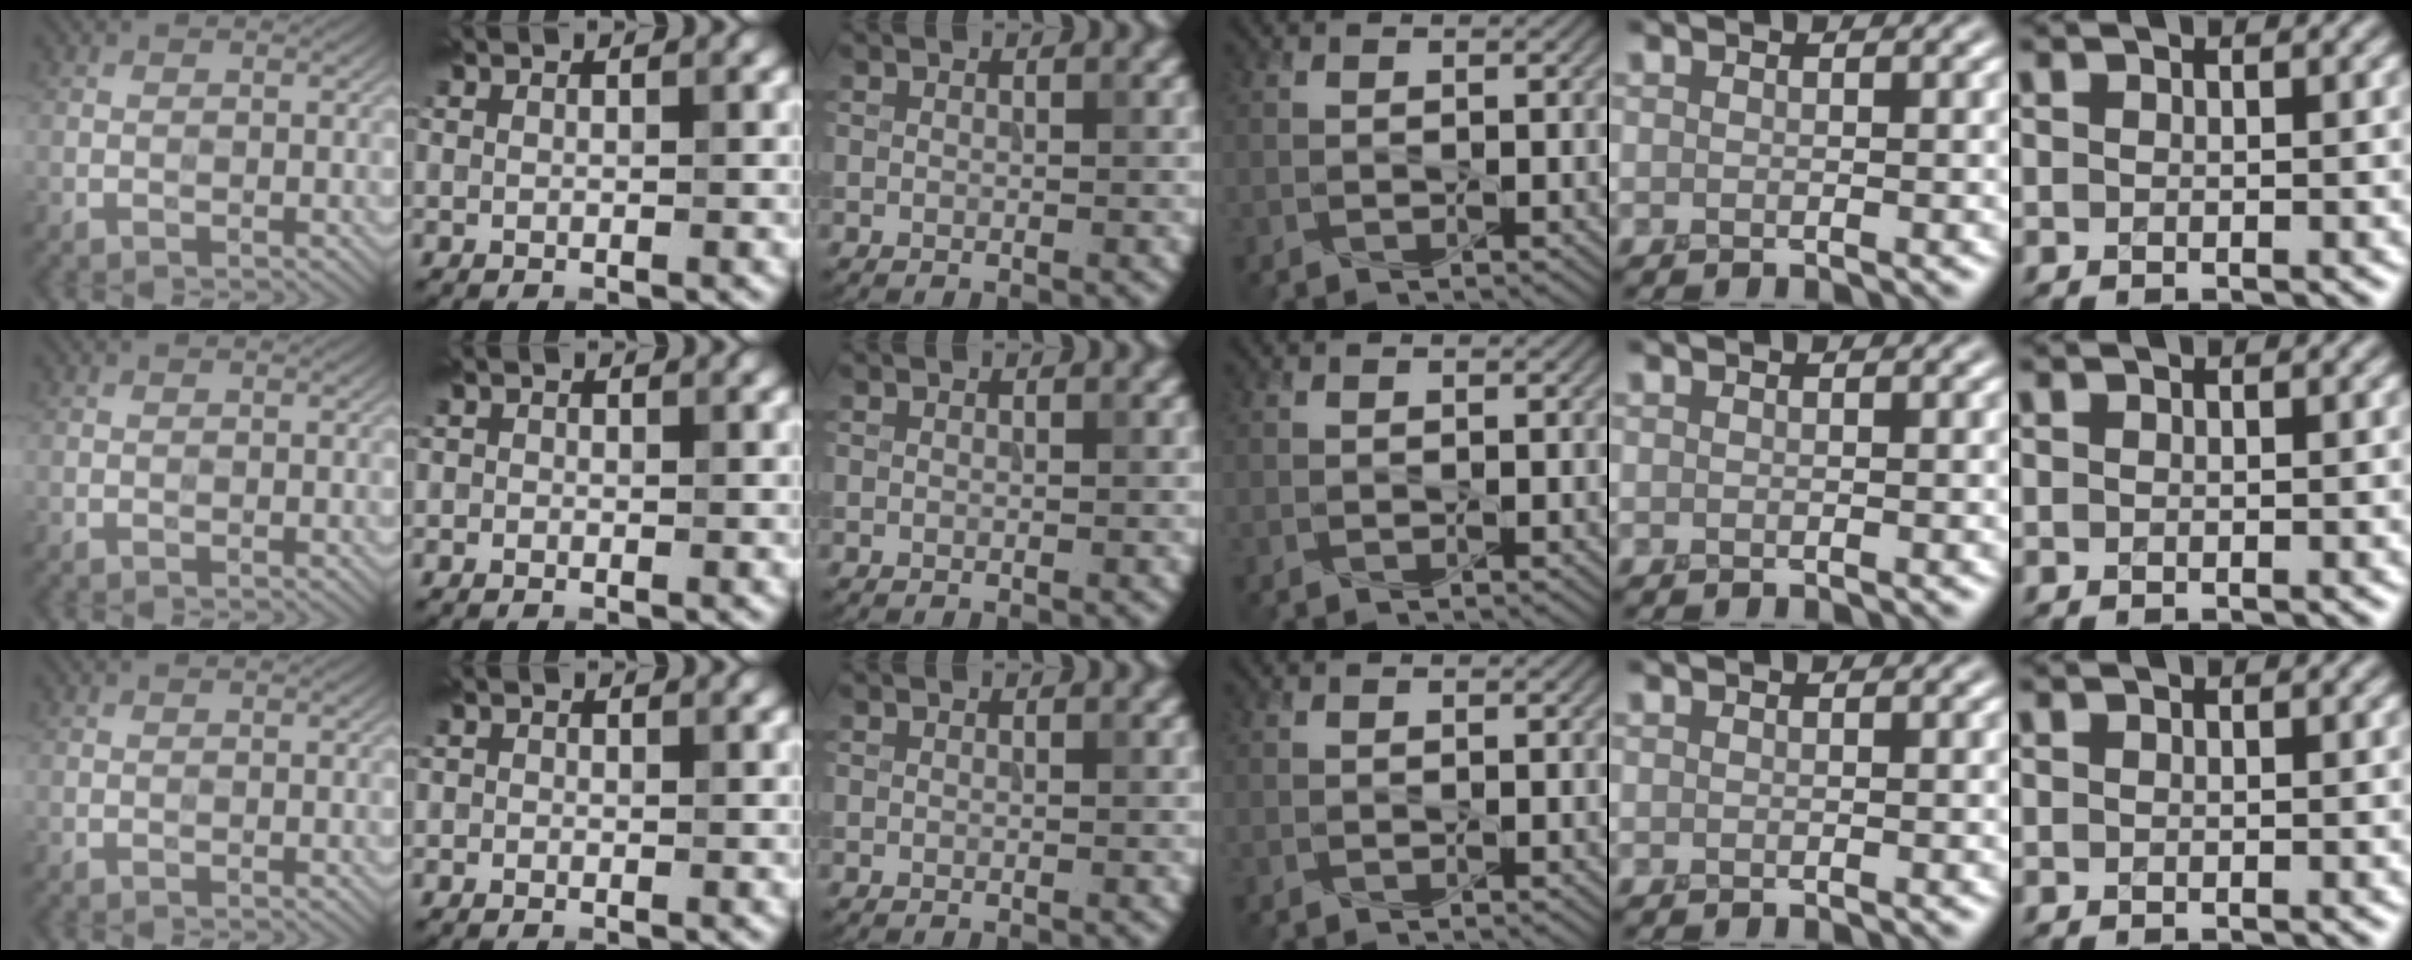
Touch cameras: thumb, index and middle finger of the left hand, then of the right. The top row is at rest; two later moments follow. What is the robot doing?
{"motion": "press", "object": "sticky note"}